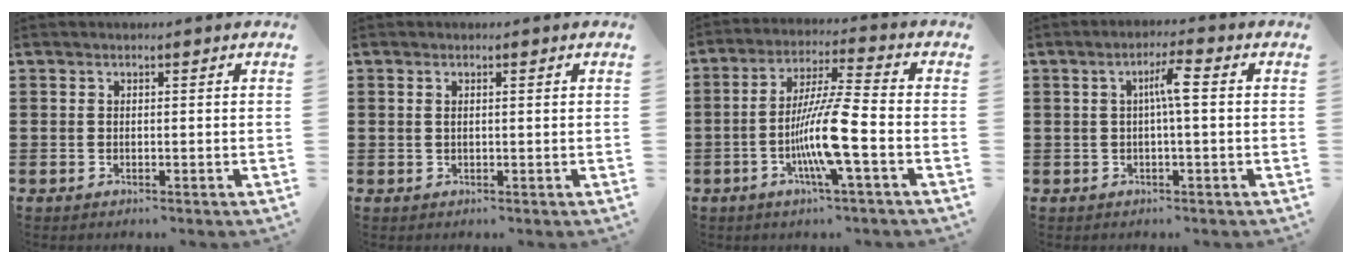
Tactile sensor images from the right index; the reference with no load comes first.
{"total": 1.0, "force": [0.3, 0.3, 0.9], "torque": [-0.018, 0.003, 0.005]}
{"total": 10.3, "force": [-3.4, 0.3, 9.8], "torque": [-0.198, -0.014, -0.071]}
{"total": 4.2, "force": [0.2, 0.3, 4.2], "torque": [-0.079, 0.006, -0.002]}